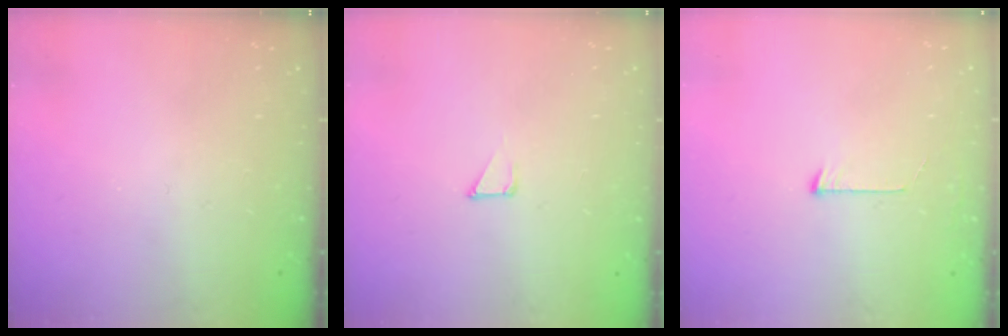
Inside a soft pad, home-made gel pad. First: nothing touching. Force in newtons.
{"total": 1.7, "press": 1.7, "slide": 0.0}
{"total": 5.5, "press": 5.5, "slide": 0.5}